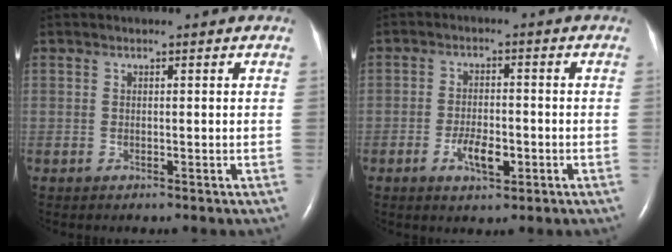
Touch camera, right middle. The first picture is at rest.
{"total": 4.7, "force": [-1.9, 1.8, 3.9], "torque": [-0.076, 0.001, -0.028]}